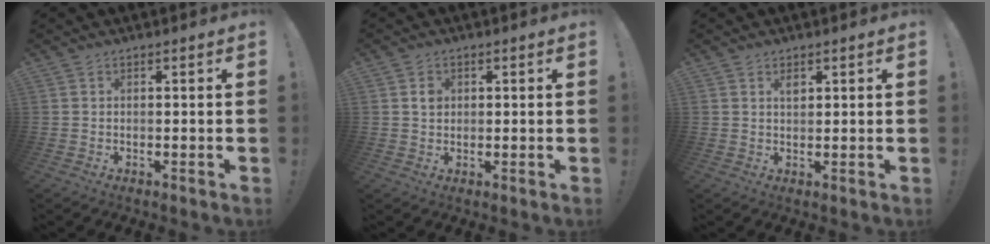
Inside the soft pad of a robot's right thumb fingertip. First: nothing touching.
{"total": 2.6, "force": [0.6, 2.2, 1.3], "torque": [-0.007, -0.003, 0.007]}
{"total": 1.7, "force": [1.1, 0.9, 1.0], "torque": [0.001, -0.009, 0.015]}